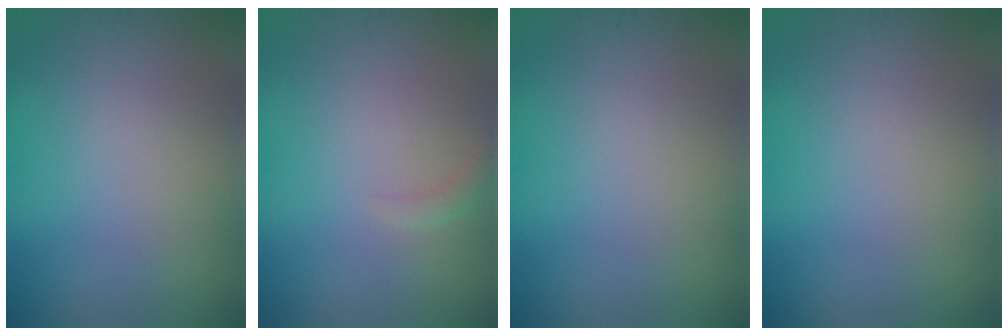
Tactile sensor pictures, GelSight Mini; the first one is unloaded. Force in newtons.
{"total": 1.0, "press": 0.9, "slide": 0.2}
{"total": 0.0}
{"total": 0.0}